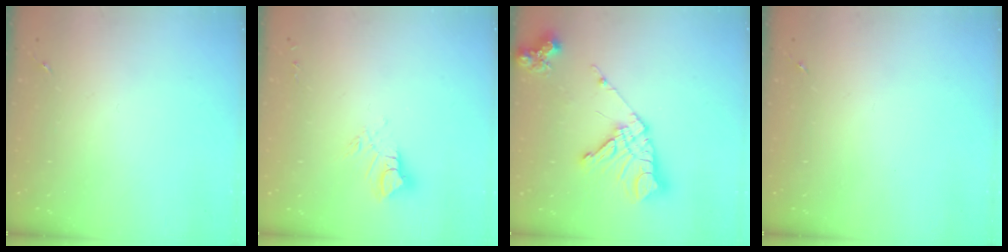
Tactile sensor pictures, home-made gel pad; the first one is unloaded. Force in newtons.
{"total": 8.6, "press": 8.6, "slide": 0.9}
{"total": 16.4, "press": 16.3, "slide": 1.9}
{"total": 0.0}